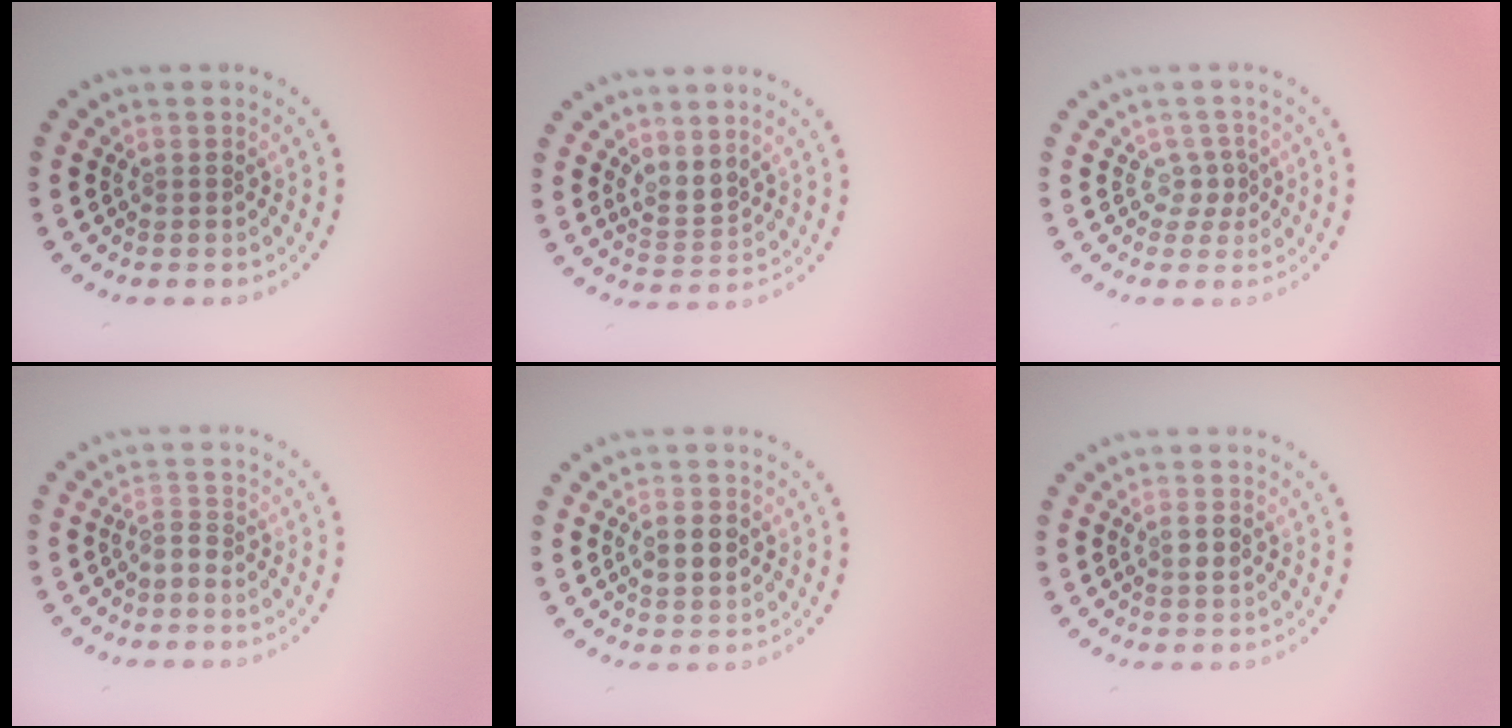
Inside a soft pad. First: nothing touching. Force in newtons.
{"total": 2.1, "press": 1.6, "slide": 1.4}
{"total": 1.3, "press": 0.9, "slide": 0.9}
{"total": 1.1, "press": 0.5, "slide": 0.9}
{"total": 2.4, "press": 2.4, "slide": 0.2}
{"total": 1.1, "press": 1.1, "slide": 0.4}